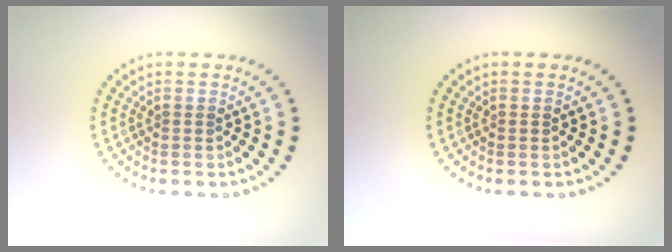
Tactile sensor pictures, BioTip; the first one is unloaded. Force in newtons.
{"total": 0.0}